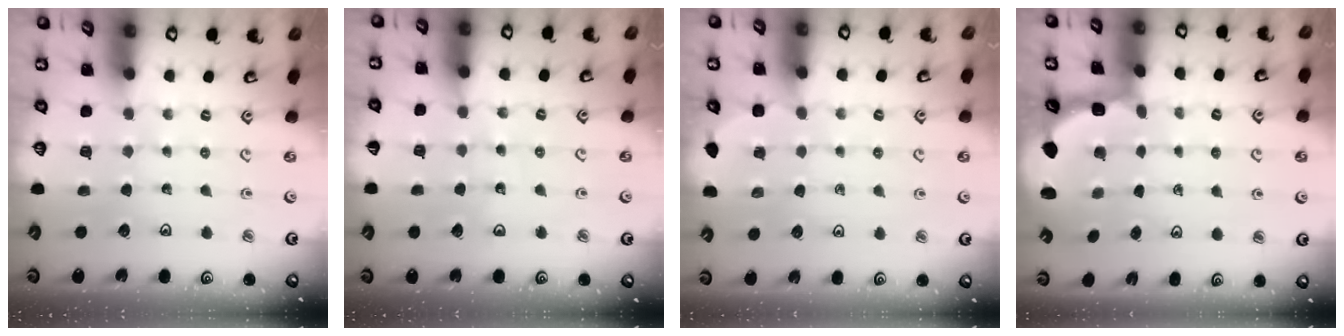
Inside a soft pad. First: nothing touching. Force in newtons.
{"total": 3.9, "press": 3.9, "slide": 0.3}
{"total": 3.2, "press": 2.8, "slide": 1.4}
{"total": 2.7, "press": 2.1, "slide": 1.7}